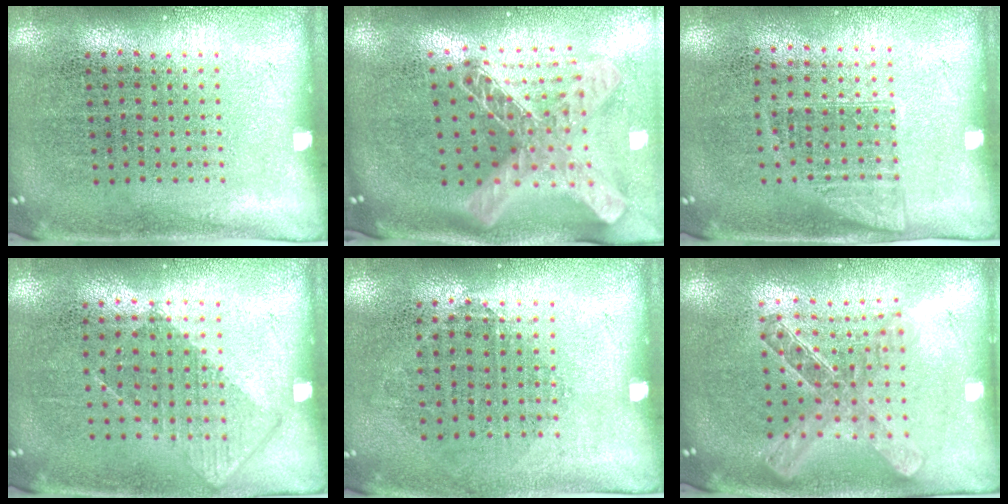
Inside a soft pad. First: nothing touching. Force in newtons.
{"total": 2.9, "press": 2.0, "slide": 2.1}
{"total": 0.9, "press": 0.8, "slide": 0.5}
{"total": 0.8, "press": 0.7, "slide": 0.4}
{"total": 0.8, "press": 0.8, "slide": 0.3}
{"total": 2.1, "press": 1.7, "slide": 1.2}